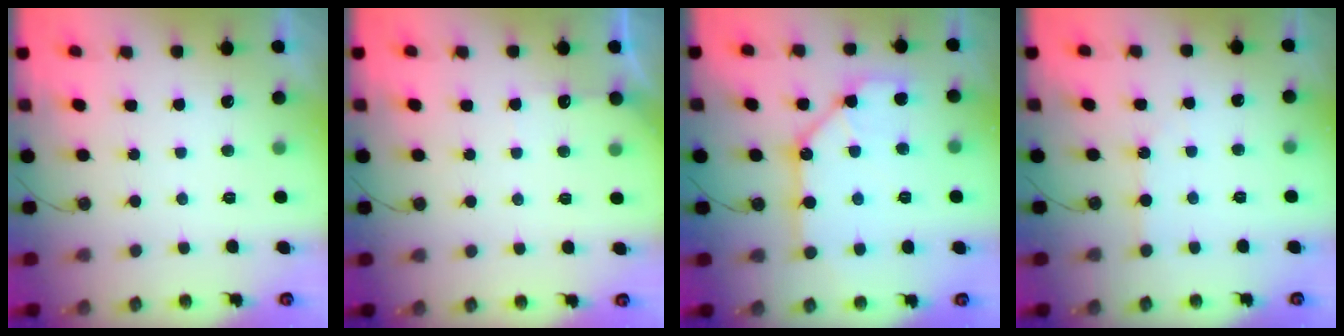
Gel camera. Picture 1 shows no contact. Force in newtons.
{"total": 2.8, "press": 2.8, "slide": 0.4}
{"total": 12.3, "press": 12.2, "slide": 0.9}
{"total": 2.2, "press": 2.2, "slide": 0.3}